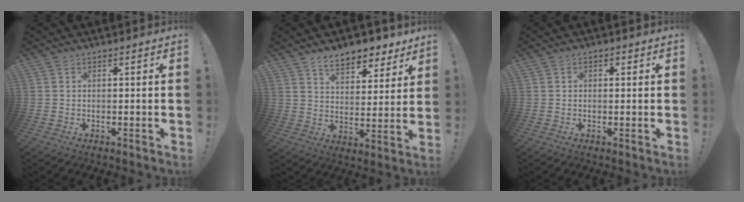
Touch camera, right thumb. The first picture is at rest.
{"total": 9.5, "force": [7.3, 4.6, 4.0], "torque": [-0.051, -0.051, 0.132]}
{"total": 1.2, "force": [0.0, 1.0, 0.6], "torque": [-0.003, 0.002, -0.003]}